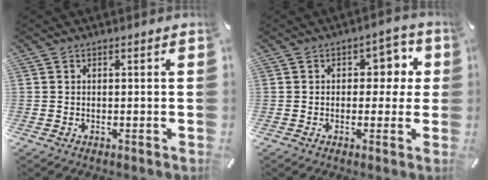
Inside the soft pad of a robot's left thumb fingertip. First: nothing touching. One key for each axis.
{"total": 6.6, "fx": 1.0, "fy": 4.9, "fz": 4.3, "tx": -0.036, "ty": -0.002, "tz": 0.005}